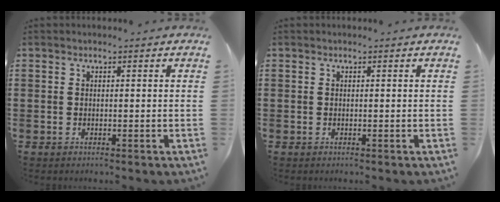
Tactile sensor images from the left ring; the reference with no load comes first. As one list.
[{"total": 0.0}]